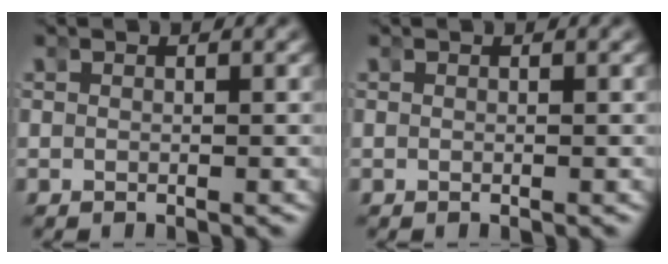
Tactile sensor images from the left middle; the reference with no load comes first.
{"total": 0.0}